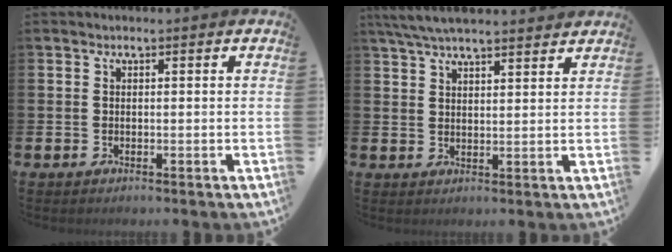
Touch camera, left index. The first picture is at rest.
{"total": 5.5, "force": [5.1, 0.8, 1.8], "torque": [-0.052, -0.011, 0.096]}